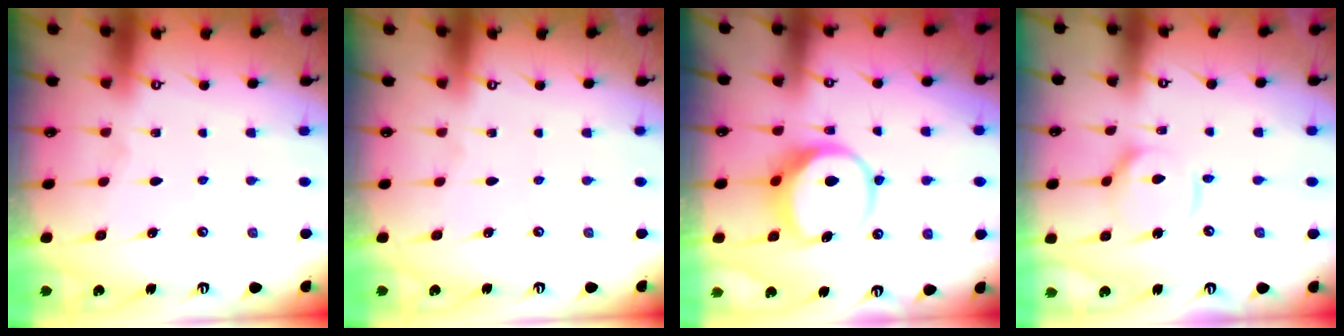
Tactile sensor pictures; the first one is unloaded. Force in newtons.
{"total": 0.0}
{"total": 8.0, "press": 7.9, "slide": 1.0}
{"total": 10.5, "press": 10.5, "slide": 1.0}